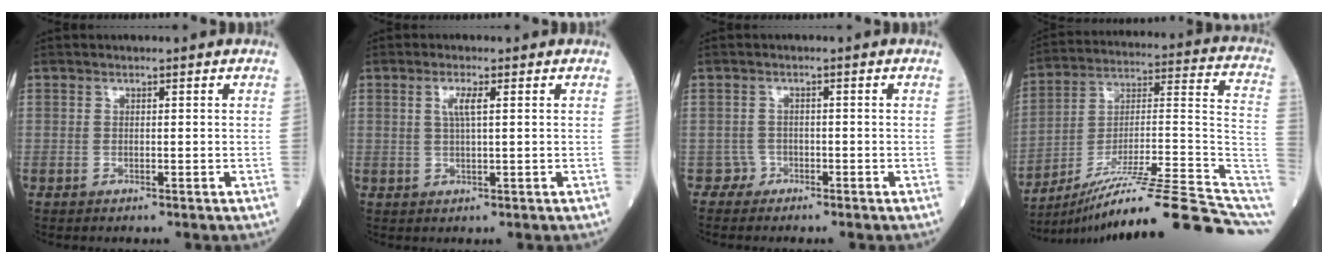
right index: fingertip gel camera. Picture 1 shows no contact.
{"total": 2.6, "force": [0.9, 0.1, 2.5], "torque": [-0.054, 0.002, 0.018]}
{"total": 1.4, "force": [-1.0, 0.7, -0.7], "torque": [0.018, 0.004, -0.018]}
{"total": 24.8, "force": [-18.2, 0.3, 16.8], "torque": [-0.175, 0.032, -0.286]}